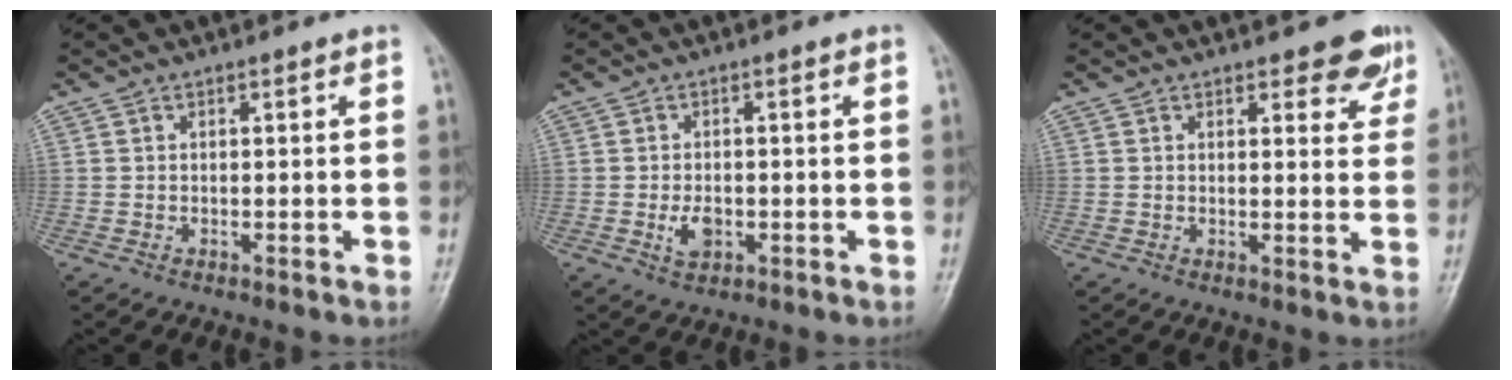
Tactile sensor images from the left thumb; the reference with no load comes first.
{"total": 3.5, "force": [-0.9, 2.2, 2.5], "torque": [-0.042, -0.001, -0.013]}
{"total": 5.3, "force": [3.5, 2.4, 3.2], "torque": [-0.006, -0.016, 0.040]}